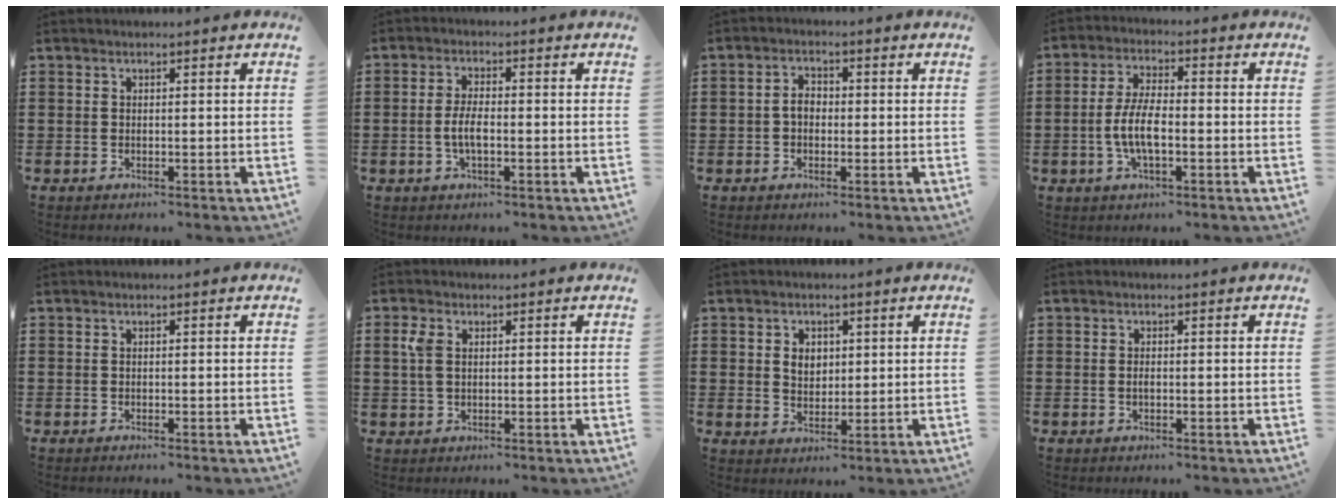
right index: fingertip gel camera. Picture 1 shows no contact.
{"total": 3.8, "force": [-0.8, 1.4, 3.5], "torque": [-0.077, 0.000, -0.020]}
{"total": 2.4, "force": [-0.4, 1.5, 1.8], "torque": [-0.035, 0.004, -0.009]}
{"total": 6.6, "force": [-1.4, 2.4, 6.0], "torque": [-0.138, -0.004, -0.036]}
{"total": 0.0}
{"total": 3.2, "force": [0.8, 1.9, 2.5], "torque": [-0.062, 0.006, 0.011]}
{"total": 3.1, "force": [0.7, 2.3, 1.9], "torque": [-0.043, 0.010, 0.011]}
{"total": 0.7, "force": [-0.2, 0.3, 0.7], "torque": [-0.014, -0.001, -0.003]}